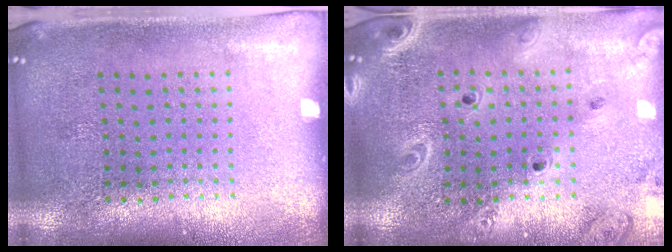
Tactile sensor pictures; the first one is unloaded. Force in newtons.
{"total": 2.3, "press": 2.1, "slide": 0.9}